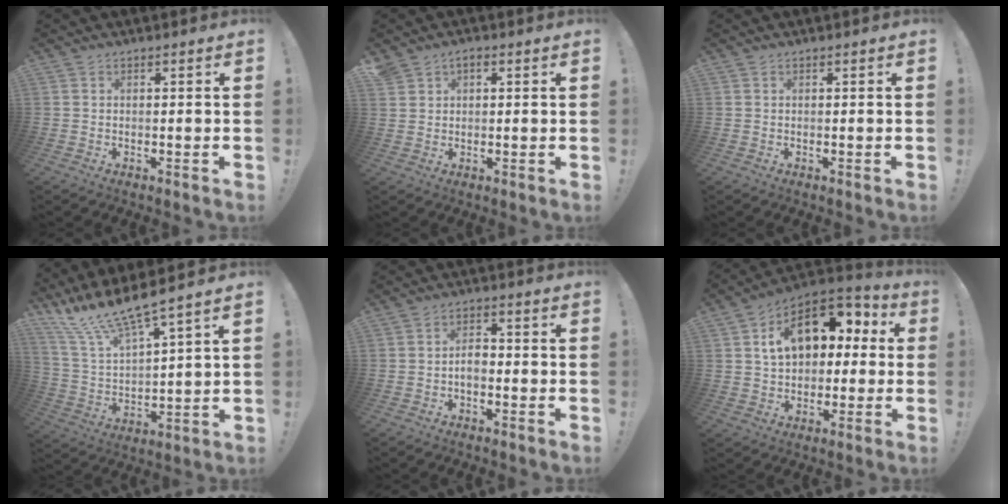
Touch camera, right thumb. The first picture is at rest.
{"total": 2.8, "force": [1.4, 2.0, 1.4], "torque": [-0.021, -0.003, 0.025]}
{"total": 0.0}
{"total": 13.2, "force": [11.8, 0.8, 5.8], "torque": [-0.134, -0.093, 0.206]}
{"total": 4.1, "force": [-1.1, 2.6, 3.0], "torque": [-0.052, 0.002, -0.024]}
{"total": 16.6, "force": [5.6, 11.1, 11.0], "torque": [-0.163, -0.012, 0.099]}